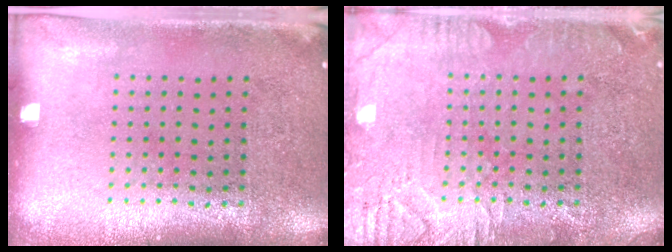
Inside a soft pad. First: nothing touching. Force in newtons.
{"total": 3.5, "press": 3.5, "slide": 0.4}